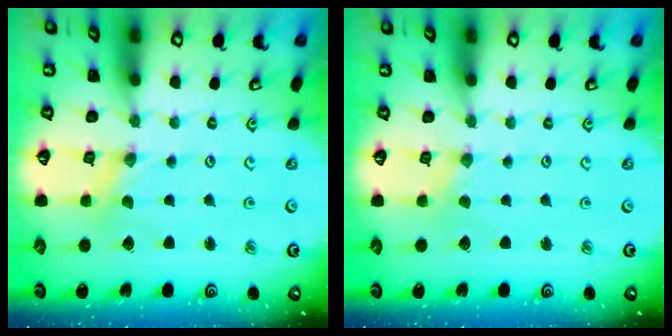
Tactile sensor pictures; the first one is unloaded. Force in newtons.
{"total": 0.0}